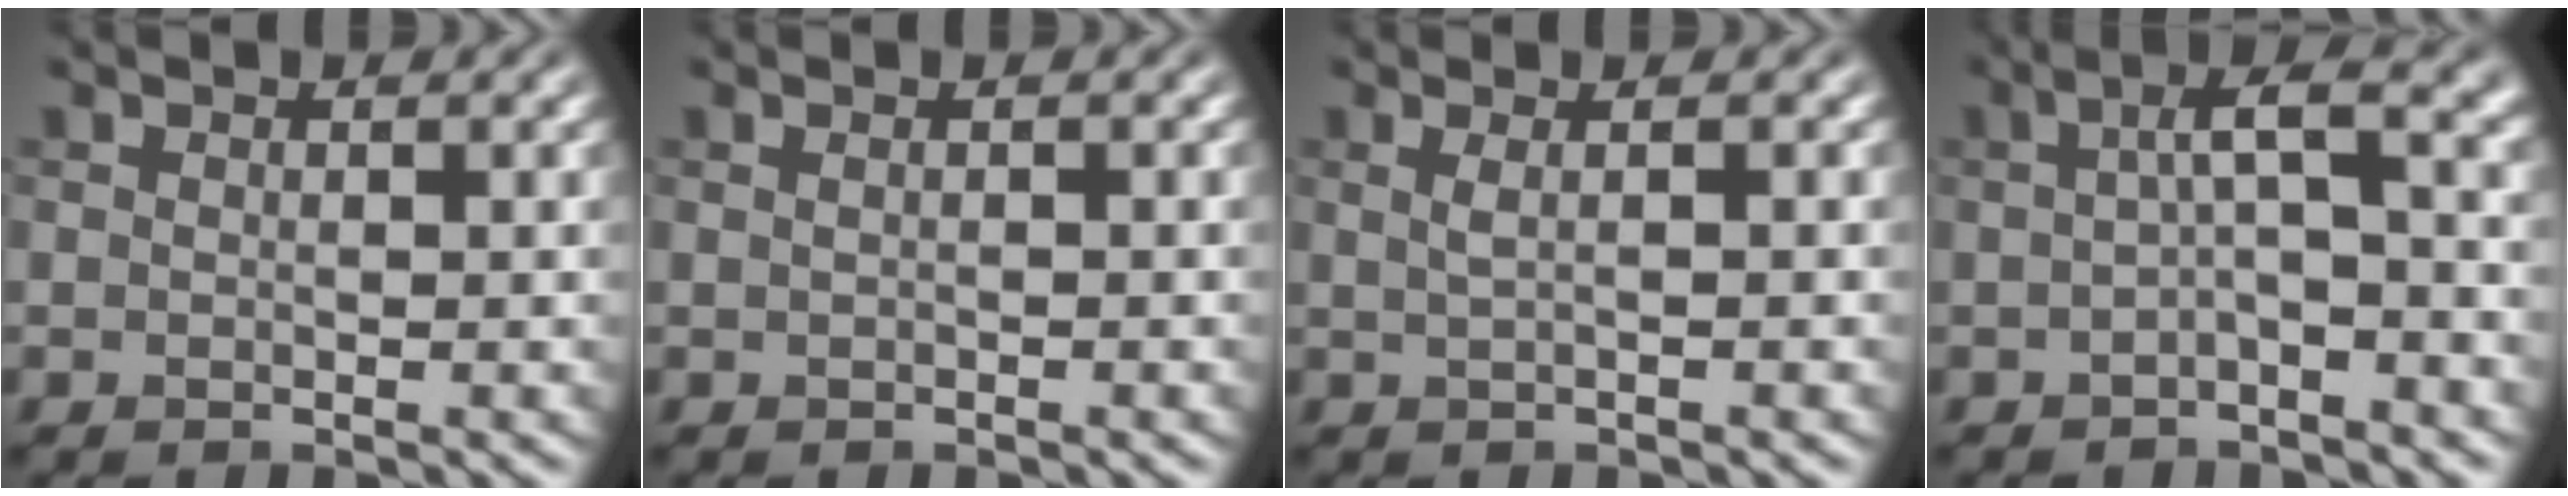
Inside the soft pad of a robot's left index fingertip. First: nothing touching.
{"total": 0.8, "force": [0.1, 0.3, 0.7], "torque": [-0.007, 0.001, -0.008]}
{"total": 1.7, "force": [0.3, 0.7, 1.5], "torque": [-0.024, 0.004, -0.010]}
{"total": 4.0, "force": [0.0, 0.8, 3.9], "torque": [-0.068, 0.017, -0.007]}